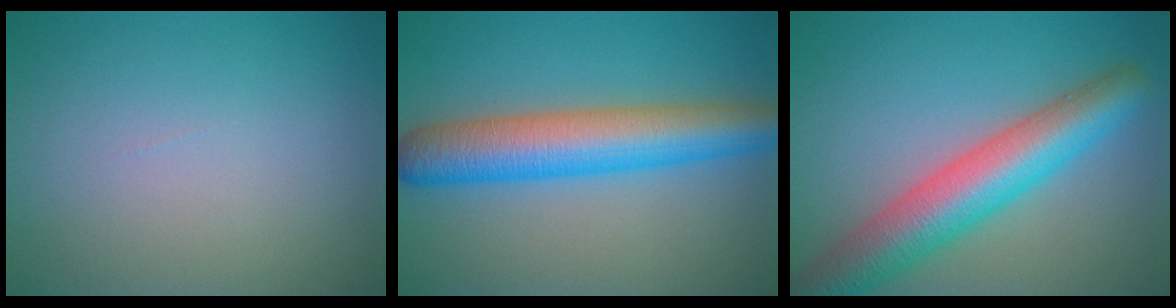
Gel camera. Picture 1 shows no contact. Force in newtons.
{"total": 8.0, "press": 8.0, "slide": 0.2}
{"total": 8.3, "press": 8.3, "slide": 0.4}